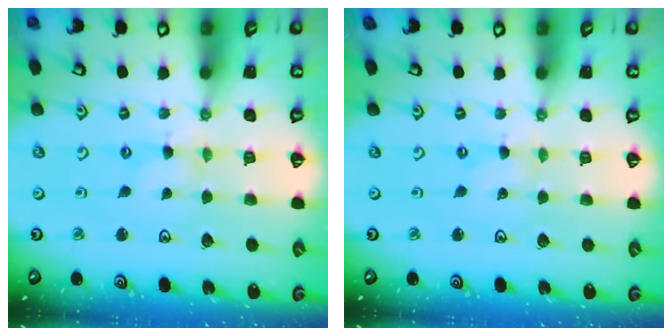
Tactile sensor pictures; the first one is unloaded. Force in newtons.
{"total": 0.0}